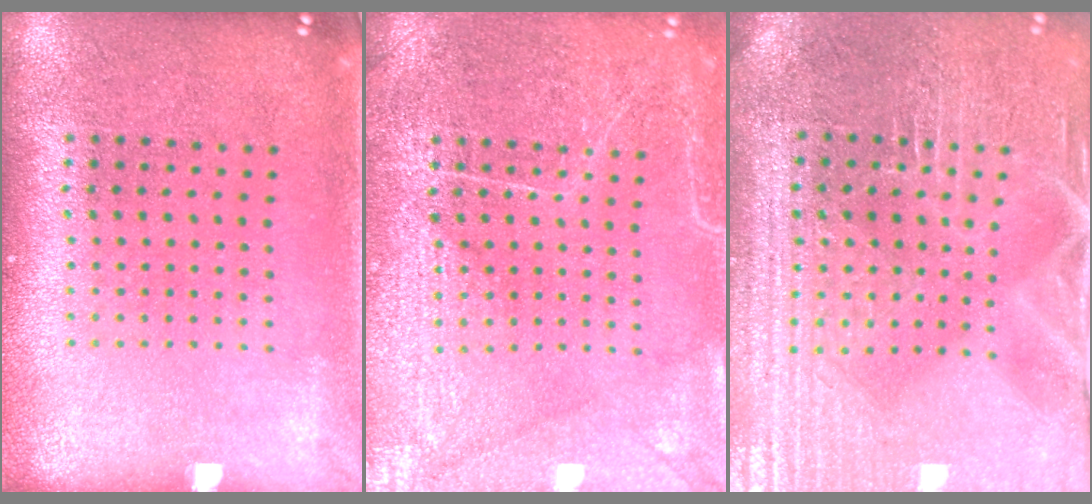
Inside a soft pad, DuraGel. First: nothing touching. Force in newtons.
{"total": 5.0, "press": 4.9, "slide": 0.5}
{"total": 4.3, "press": 4.2, "slide": 1.1}